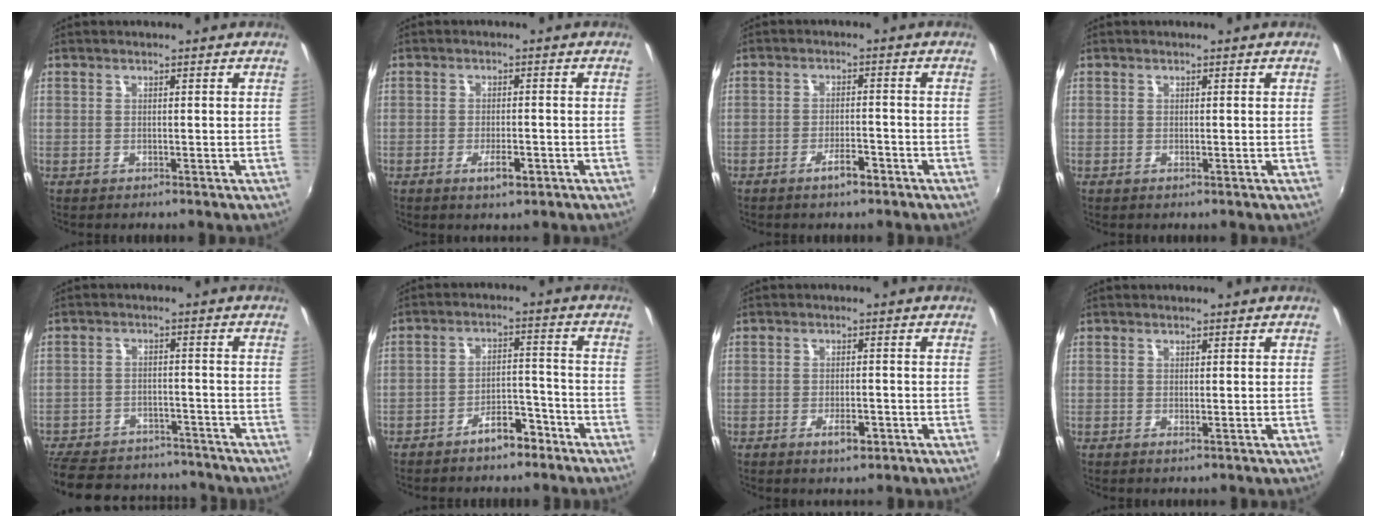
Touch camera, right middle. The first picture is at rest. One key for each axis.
{"total": 3.6, "fx": -1.9, "fy": 1.2, "fz": 2.8, "tx": -0.057, "ty": -0.007, "tz": -0.030}
{"total": 3.7, "fx": -2.6, "fy": 1.1, "fz": 2.4, "tx": -0.051, "ty": -0.003, "tz": -0.042}
{"total": 0.0}
{"total": 21.0, "fx": -17.3, "fy": 9.0, "fz": 7.6, "tx": -0.189, "ty": 0.016, "tz": -0.238}
{"total": 6.6, "fx": -5.0, "fy": 2.7, "fz": 3.3, "tx": -0.061, "ty": 0.020, "tz": -0.066}
{"total": 3.6, "fx": -1.9, "fy": 1.5, "fz": 2.7, "tx": -0.055, "ty": -0.006, "tz": -0.030}
{"total": 0.5, "fx": 0.0, "fy": 0.0, "fz": 0.5, "tx": -0.010, "ty": -0.002, "tz": -0.002}